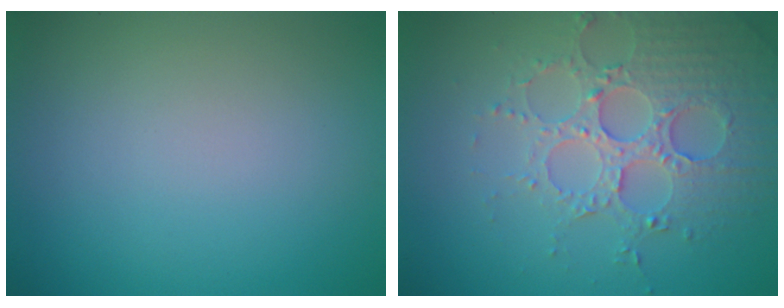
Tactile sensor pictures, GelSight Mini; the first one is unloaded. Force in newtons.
{"total": 4.9, "press": 4.1, "slide": 2.7}